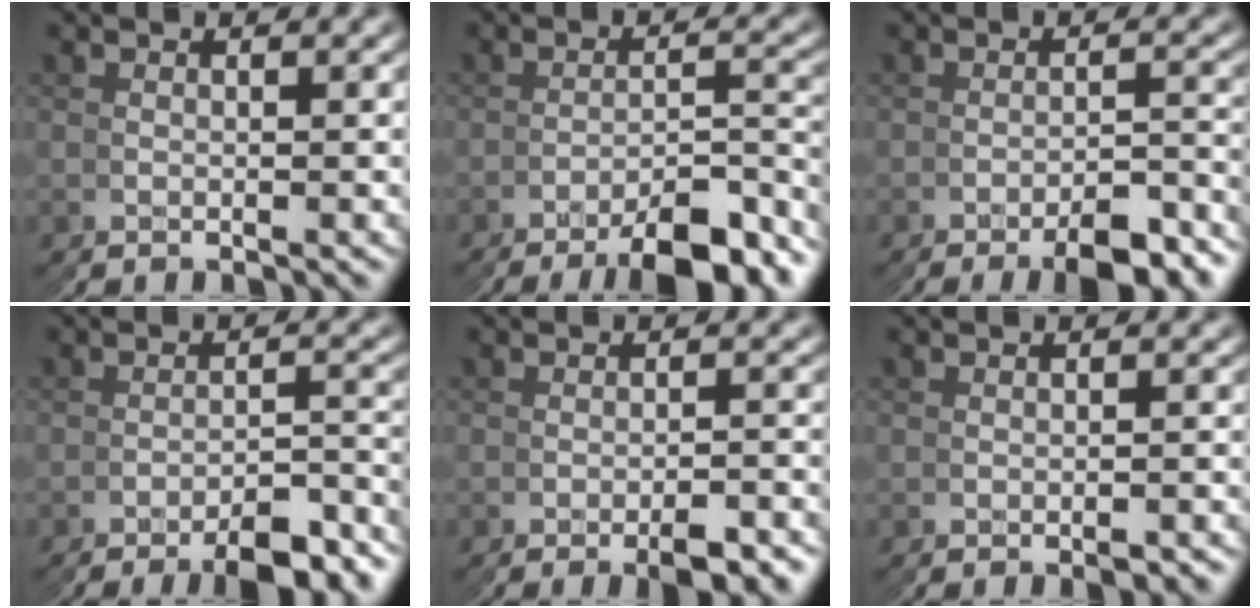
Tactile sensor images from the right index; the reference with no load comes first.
{"total": 7.2, "force": [-6.6, -0.2, 2.9], "torque": [-0.027, 0.000, -0.100]}
{"total": 4.7, "force": [-4.5, -0.1, 1.5], "torque": [-0.006, 0.002, -0.070]}
{"total": 5.3, "force": [-5.1, -0.2, 1.4], "torque": [-0.001, 0.003, -0.079]}
{"total": 2.1, "force": [-2.0, -0.6, 0.7], "torque": [-0.007, 0.007, -0.033]}
{"total": 1.1, "force": [-1.1, 0.1, 0.2], "torque": [-0.003, -0.003, -0.015]}